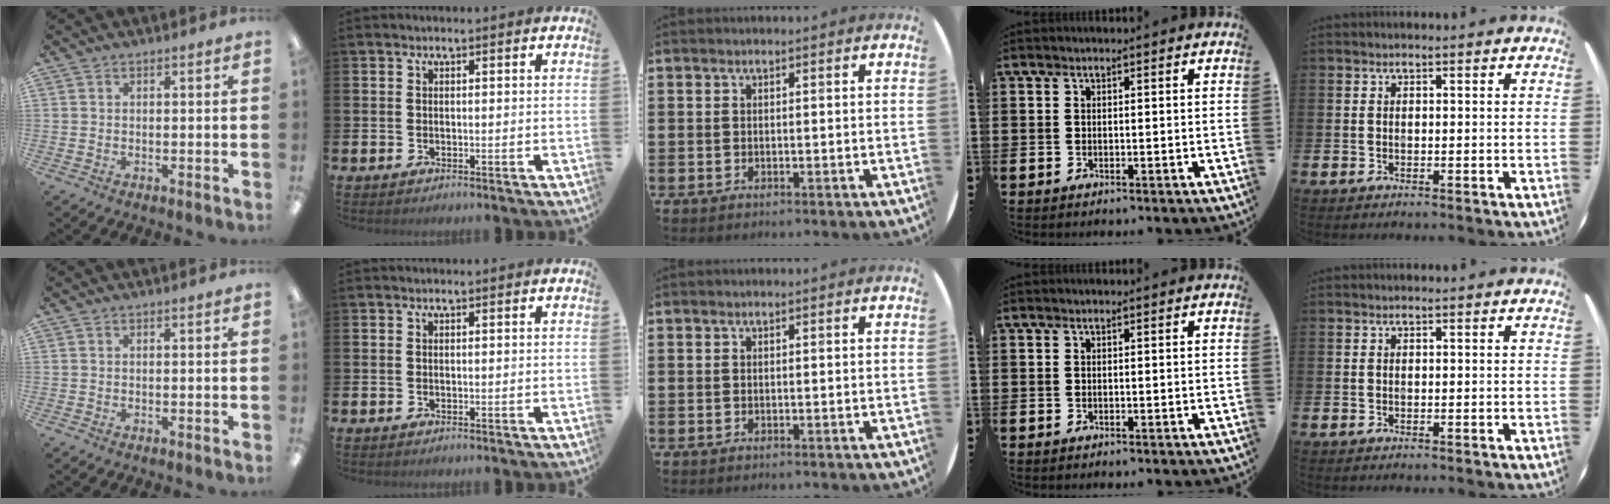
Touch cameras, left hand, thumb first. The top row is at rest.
{}